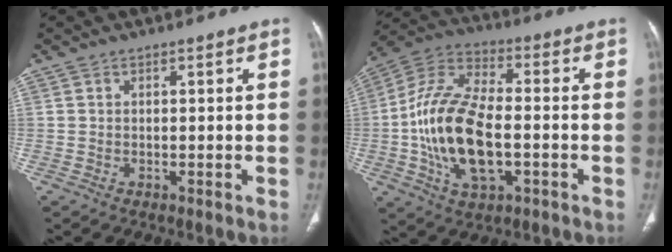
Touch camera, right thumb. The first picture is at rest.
{"total": 18.6, "force": [-3.1, 9.2, 15.8], "torque": [-0.309, 0.023, -0.058]}